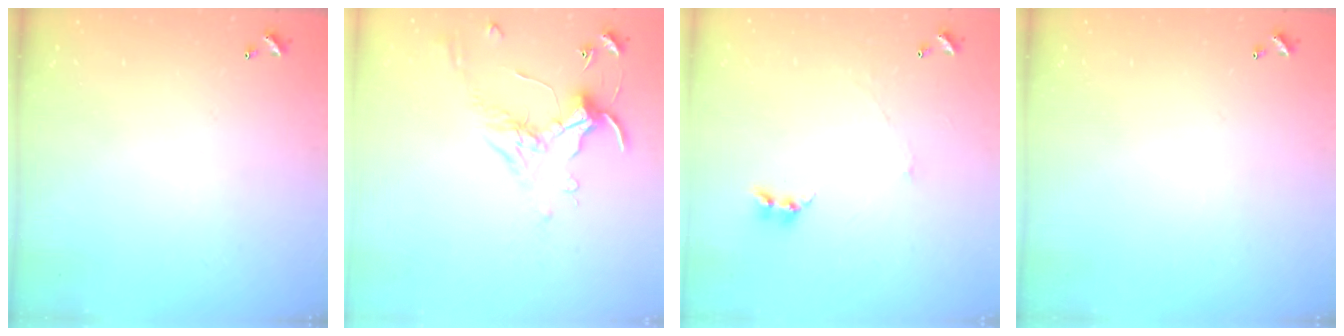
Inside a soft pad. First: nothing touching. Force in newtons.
{"total": 0.7, "press": 0.6, "slide": 0.4}
{"total": 1.5, "press": 1.4, "slide": 0.2}
{"total": 0.0}